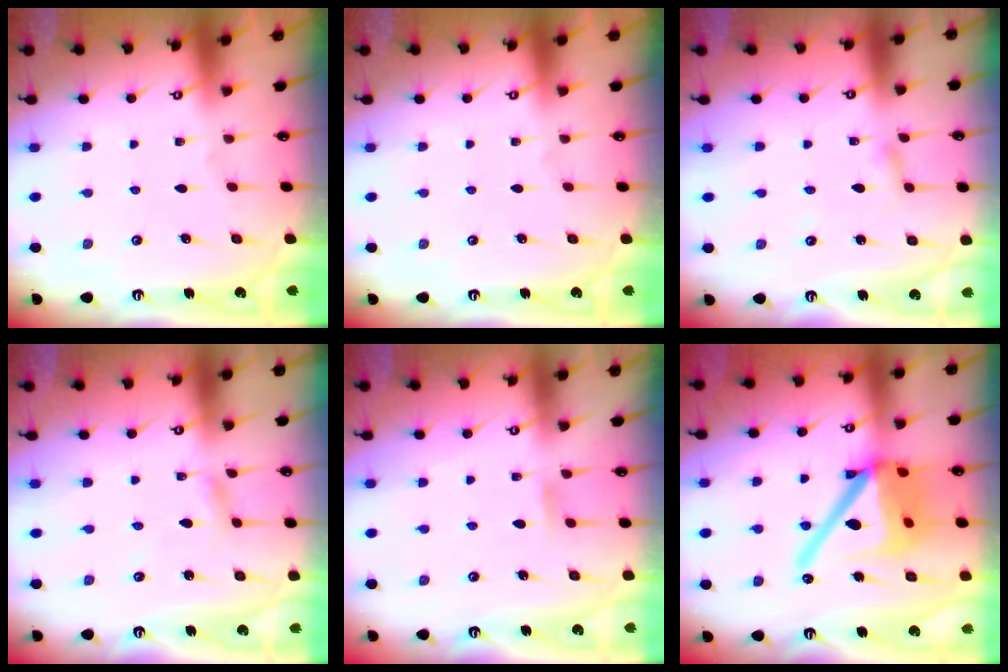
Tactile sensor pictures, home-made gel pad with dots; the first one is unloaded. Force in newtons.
{"total": 0.0}
{"total": 2.0, "press": 2.0, "slide": 0.2}
{"total": 3.3, "press": 3.3, "slide": 0.1}
{"total": 4.2, "press": 4.2, "slide": 0.3}
{"total": 20.2, "press": 20.0, "slide": 2.7}